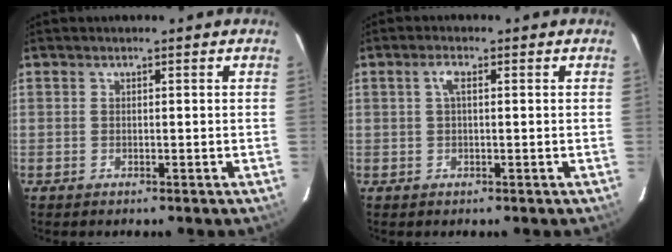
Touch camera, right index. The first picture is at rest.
{"total": 2.0, "force": [0.4, 0.5, 1.8], "torque": [-0.039, 0.007, 0.006]}